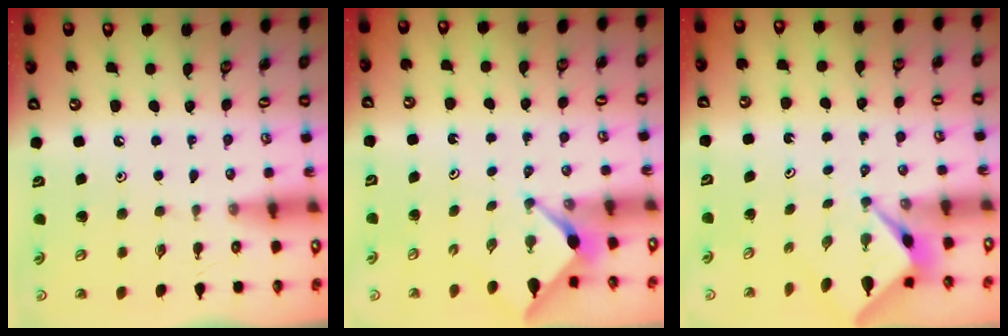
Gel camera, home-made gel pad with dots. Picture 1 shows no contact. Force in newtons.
{"total": 2.5, "press": 2.5, "slide": 0.3}
{"total": 2.7, "press": 2.7, "slide": 0.1}